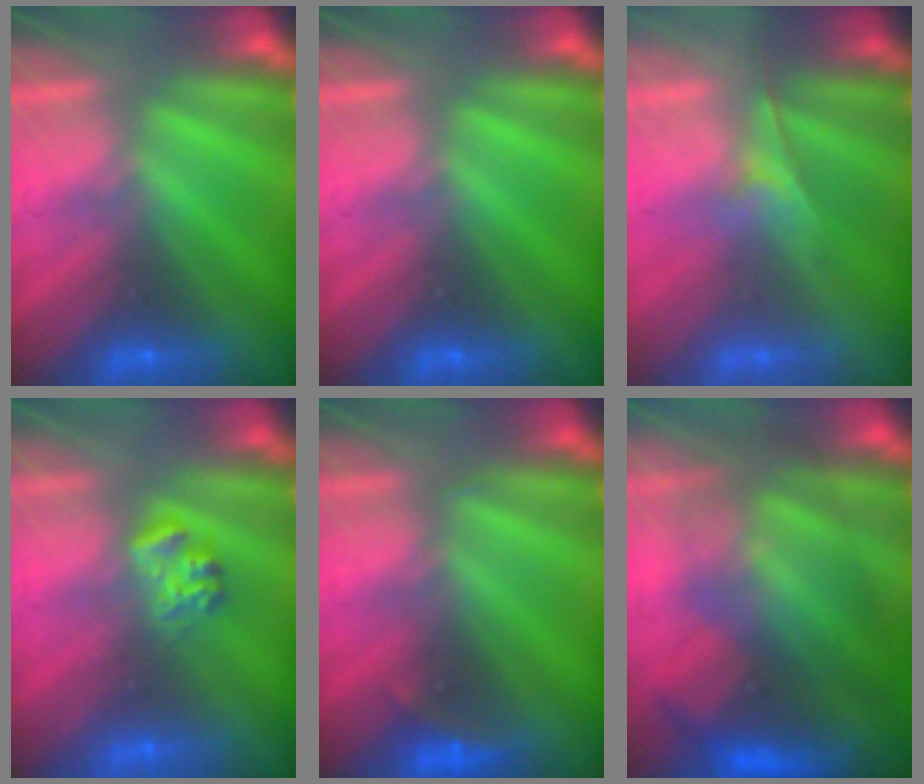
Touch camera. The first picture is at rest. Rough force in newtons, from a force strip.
{"total": 0.0}
{"total": 2.0}
{"total": 2.3}
{"total": 2.6}
{"total": 7.6}